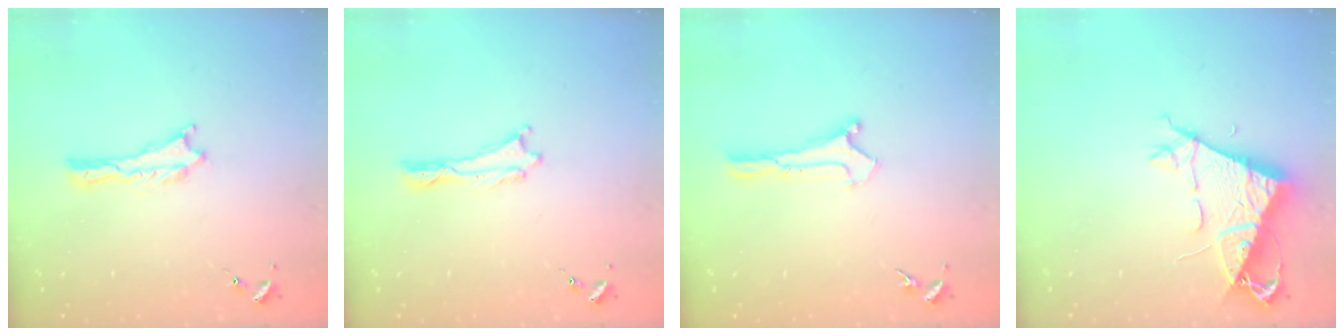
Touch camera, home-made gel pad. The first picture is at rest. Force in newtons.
{"total": 0.0}
{"total": 0.0}
{"total": 8.2, "press": 8.1, "slide": 1.2}